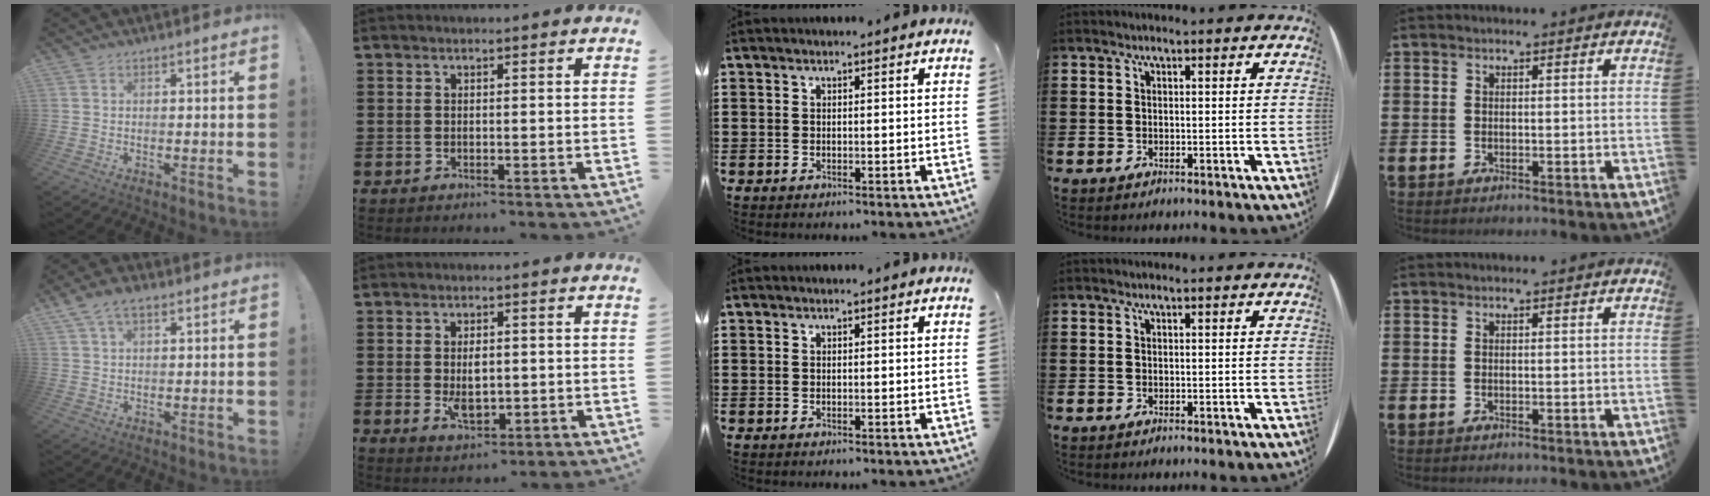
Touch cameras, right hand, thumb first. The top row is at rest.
{"thumb": {"total": 5.8, "force": [3.2, 2.9, 3.8], "torque": [-0.078, 0.001, 0.063]}, "index": {"total": 4.4, "force": [-0.2, 2.3, 3.7], "torque": [-0.078, 0.002, -0.005]}}